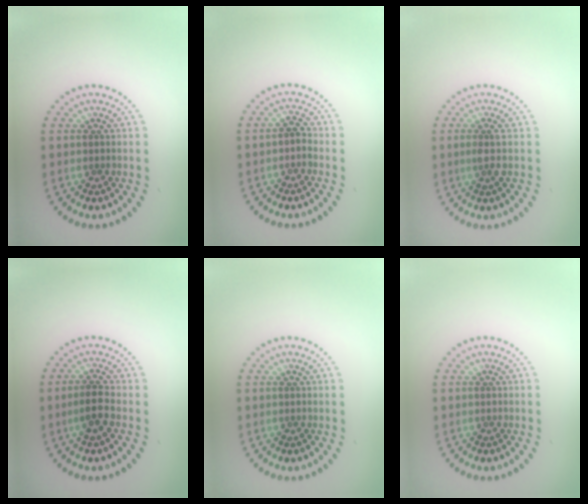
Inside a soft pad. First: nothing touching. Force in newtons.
{"total": 1.1, "press": 1.0, "slide": 0.5}
{"total": 1.4, "press": 1.0, "slide": 1.0}
{"total": 2.1, "press": 2.0, "slide": 0.7}
{"total": 0.0}
{"total": 0.0}